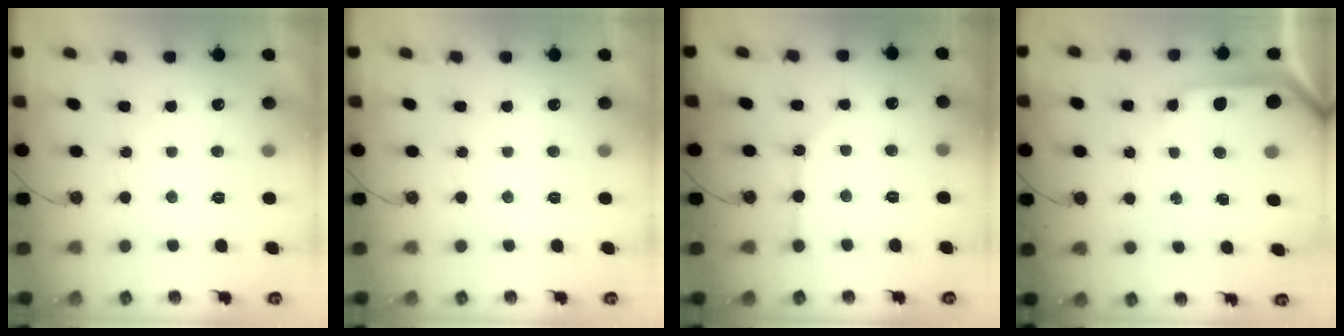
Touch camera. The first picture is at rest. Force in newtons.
{"total": 0.0}
{"total": 2.7, "press": 2.7, "slide": 0.2}
{"total": 9.6, "press": 9.6, "slide": 1.2}